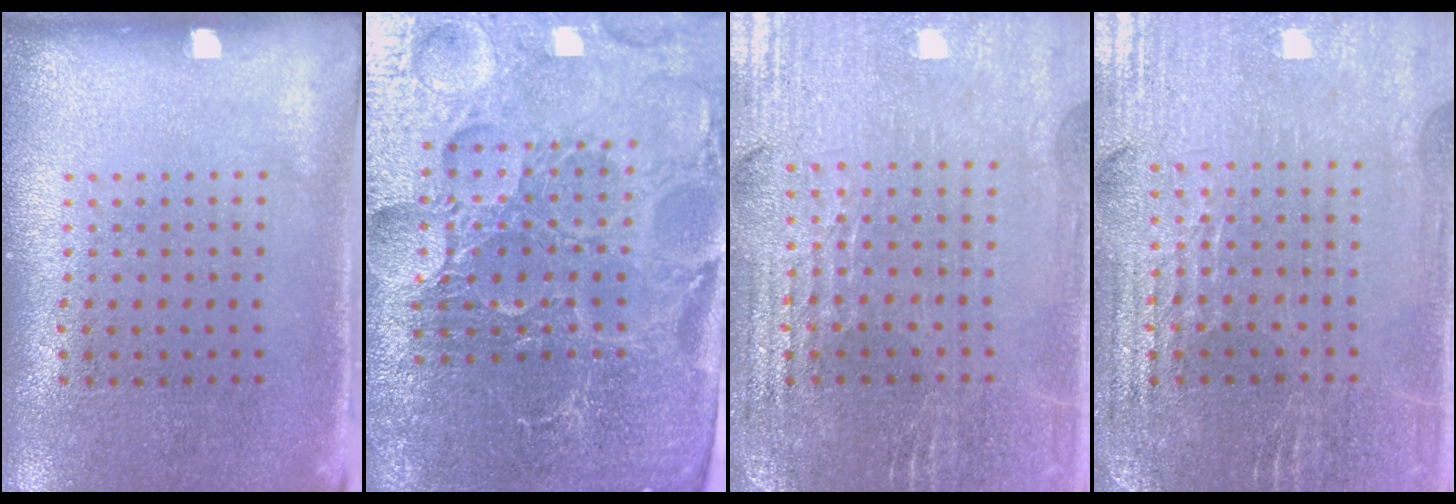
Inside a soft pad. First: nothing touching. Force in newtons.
{"total": 5.7, "press": 5.3, "slide": 2.2}
{"total": 2.9, "press": 2.8, "slide": 0.4}
{"total": 2.9, "press": 2.8, "slide": 0.4}